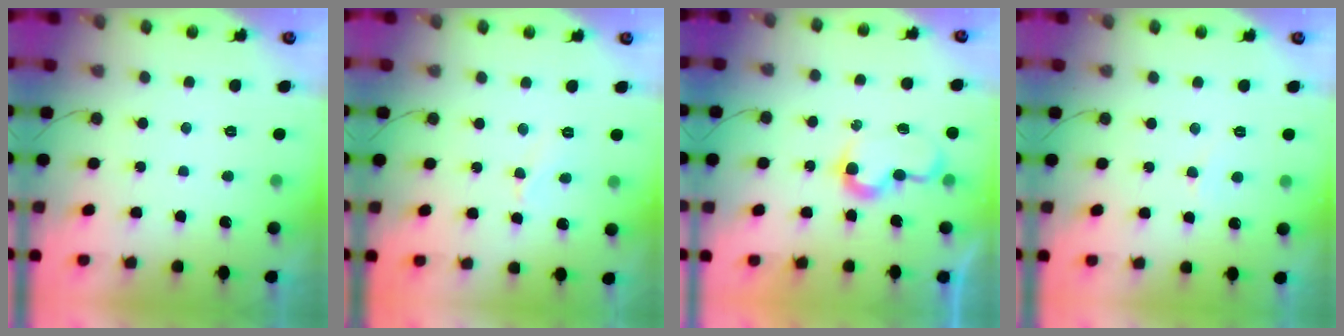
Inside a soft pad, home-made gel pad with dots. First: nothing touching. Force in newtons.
{"total": 4.5, "press": 4.5, "slide": 0.7}
{"total": 7.9, "press": 7.9, "slide": 0.7}
{"total": 3.5, "press": 3.4, "slide": 0.4}